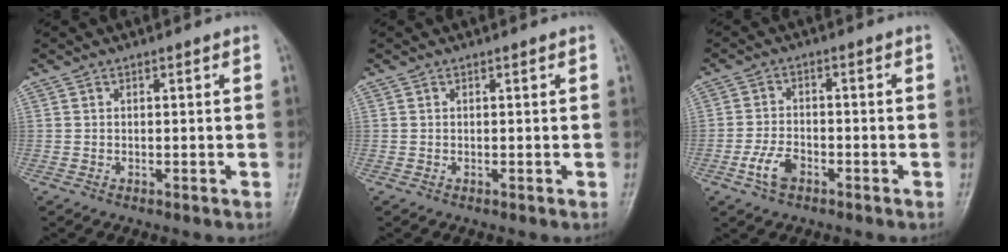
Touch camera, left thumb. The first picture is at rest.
{"total": 0.0}
{"total": 4.9, "force": [-2.5, 2.8, 3.1], "torque": [-0.062, 0.015, -0.050]}